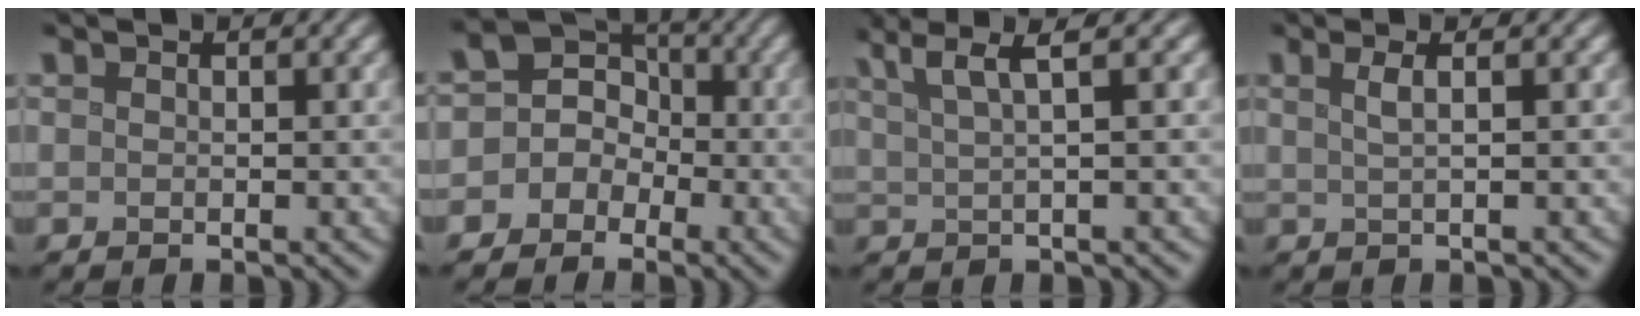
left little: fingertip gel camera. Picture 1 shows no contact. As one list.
[{"total": 5.5, "force": [-0.8, 5.1, 1.7], "torque": [-0.003, 0.037, -0.050]}, {"total": 4.4, "force": [2.7, 0.7, 3.4], "torque": [-0.057, 0.014, 0.045]}, {"total": 2.3, "force": [0.7, 0.8, 2.0], "torque": [-0.030, 0.006, 0.002]}]